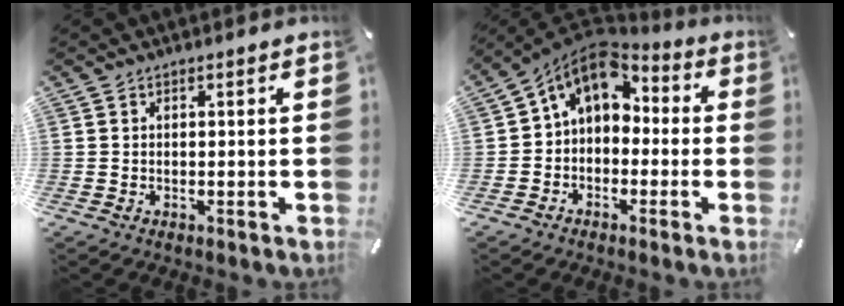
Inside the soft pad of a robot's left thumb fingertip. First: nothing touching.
{"total": 8.4, "force": [2.9, 6.5, 4.5], "torque": [-0.098, -0.012, 0.055]}